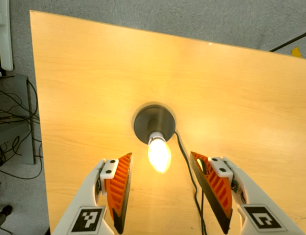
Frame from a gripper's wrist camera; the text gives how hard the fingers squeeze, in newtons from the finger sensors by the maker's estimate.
{"total": 0.0}